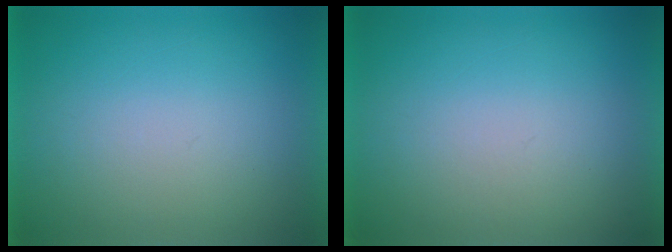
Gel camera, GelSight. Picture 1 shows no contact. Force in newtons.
{"total": 1.1}